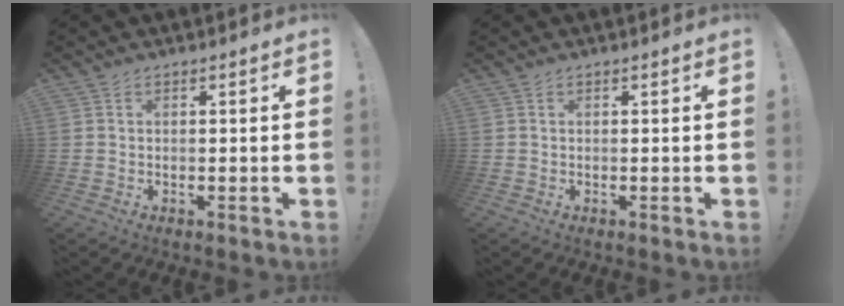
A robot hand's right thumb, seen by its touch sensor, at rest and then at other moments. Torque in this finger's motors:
{"motor_torque": [0.00, 0.00, 0.00, -0.01, 0.02]}